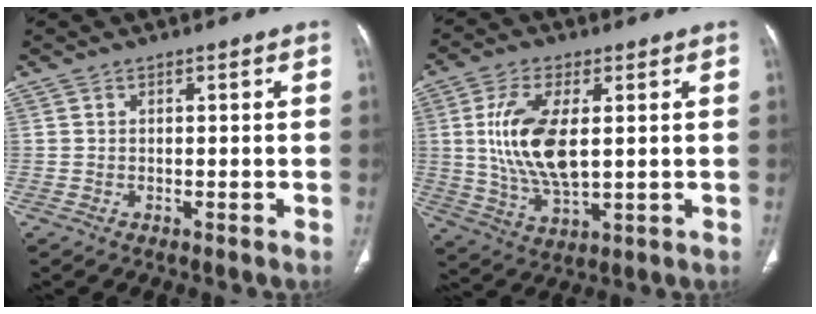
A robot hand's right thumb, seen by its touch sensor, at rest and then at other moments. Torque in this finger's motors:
{"motor_torque": [1.99, 2.02, 1.80, 0.54, 0.20]}